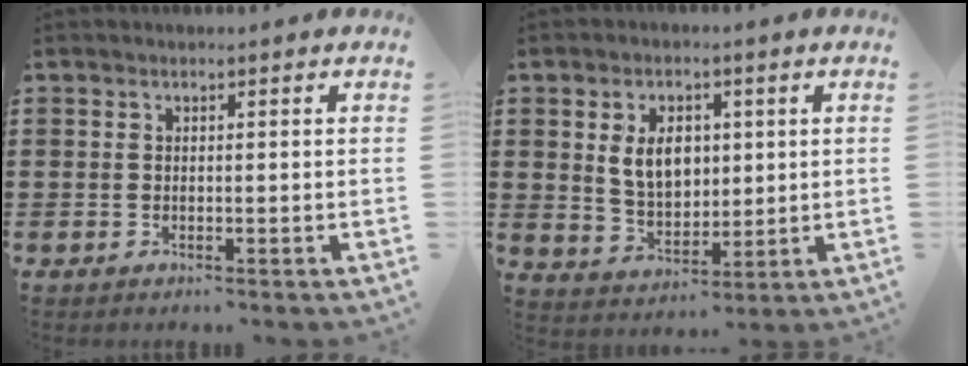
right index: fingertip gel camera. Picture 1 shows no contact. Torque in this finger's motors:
{"motor_torque": [0.39, 0.09, 0.50, 0.08]}